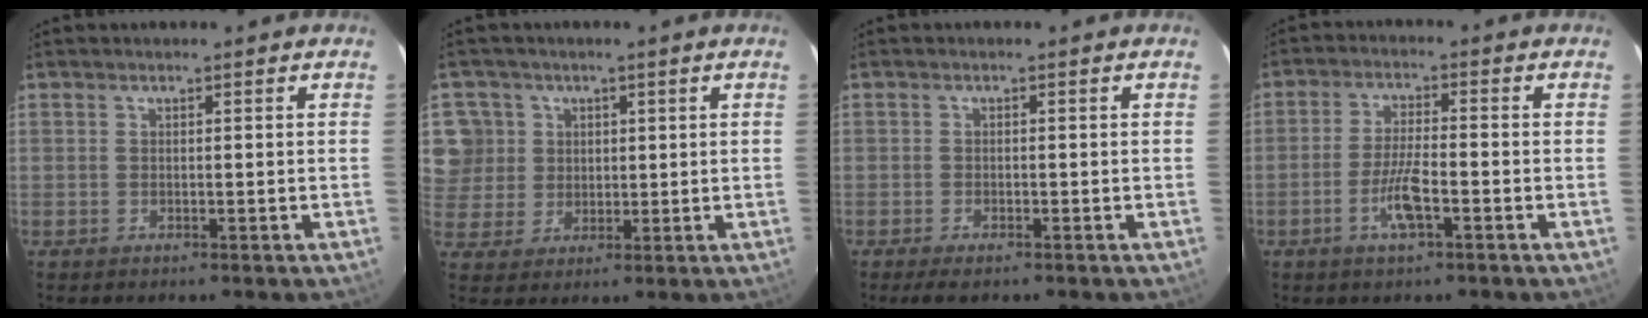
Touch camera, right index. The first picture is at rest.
{"total": 8.2, "force": [2.7, 7.7, 0.4], "torque": [-0.008, 0.023, 0.063]}
{"total": 2.3, "force": [-1.7, 0.7, 1.4], "torque": [-0.030, -0.005, -0.024]}
{"total": 5.7, "force": [-2.4, 0.8, 5.1], "torque": [-0.101, -0.004, -0.046]}